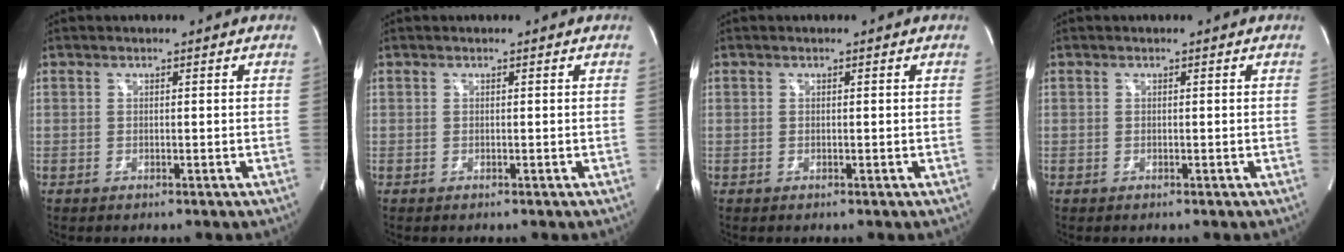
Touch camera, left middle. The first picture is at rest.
{"total": 0.0}
{"total": 0.0}
{"total": 0.0}